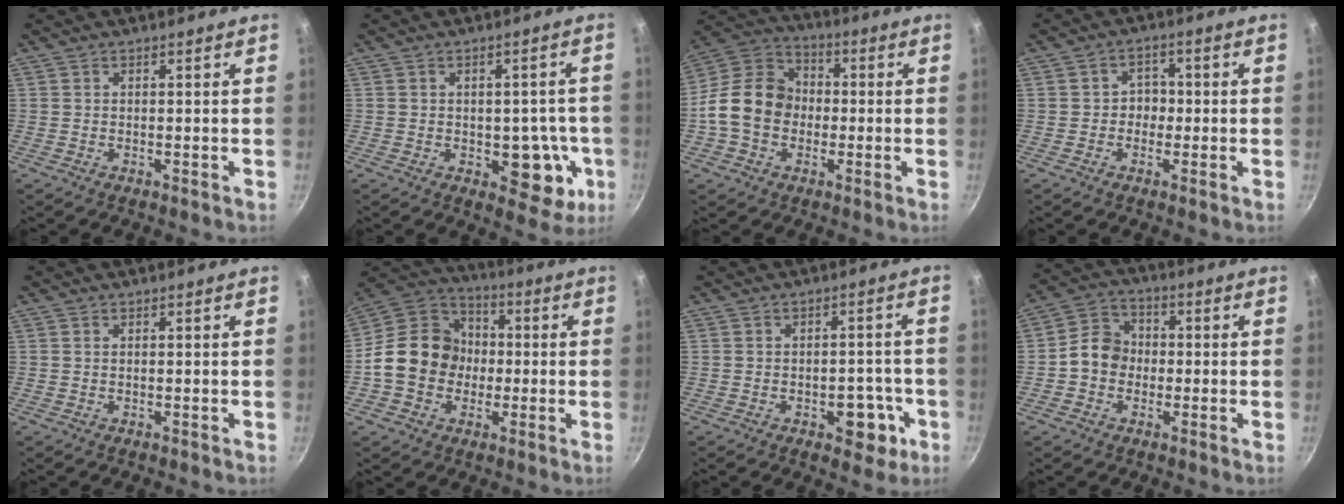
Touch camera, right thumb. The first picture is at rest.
{"total": 10.0, "force": [-2.3, 6.2, 7.5], "torque": [-0.042, 0.006, -0.023]}
{"total": 14.2, "force": [-1.7, 11.4, 8.3], "torque": [-0.113, 0.034, -0.052]}
{"total": 3.6, "force": [-0.6, 3.2, 1.7], "torque": [0.006, 0.011, -0.012]}
{"total": 0.0}
{"total": 15.8, "force": [-1.6, 13.5, 8.2], "torque": [-0.109, 0.038, -0.044]}
{"total": 7.2, "force": [-2.8, 4.3, 5.1], "torque": [-0.033, 0.018, -0.030]}
{"total": 7.8, "force": [-0.9, 6.7, 4.0], "torque": [-0.038, 0.024, -0.034]}